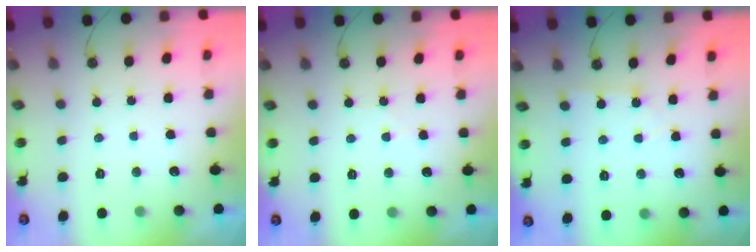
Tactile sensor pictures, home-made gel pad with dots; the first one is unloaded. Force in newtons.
{"total": 4.5, "press": 4.4, "slide": 0.8}
{"total": 3.6, "press": 3.5, "slide": 0.6}